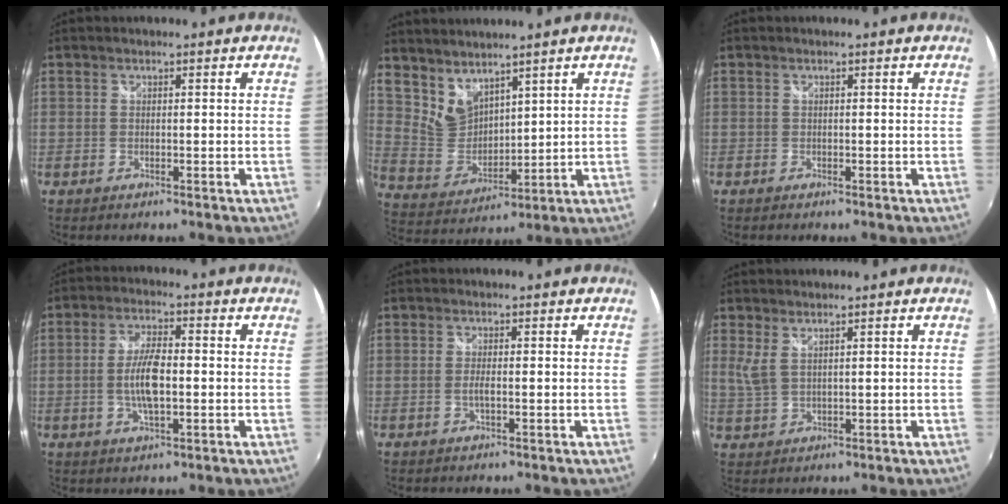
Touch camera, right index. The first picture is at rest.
{"total": 8.3, "force": [6.4, 4.2, 3.0], "torque": [-0.055, 0.001, 0.145]}
{"total": 0.0}
{"total": 7.2, "force": [-1.0, 2.5, 6.7], "torque": [-0.133, 0.000, -0.018]}
{"total": 1.4, "force": [-0.4, 0.0, 1.3], "torque": [-0.026, -0.003, -0.008]}
{"total": 2.8, "force": [1.6, 0.8, 2.2], "torque": [-0.048, -0.005, 0.033]}